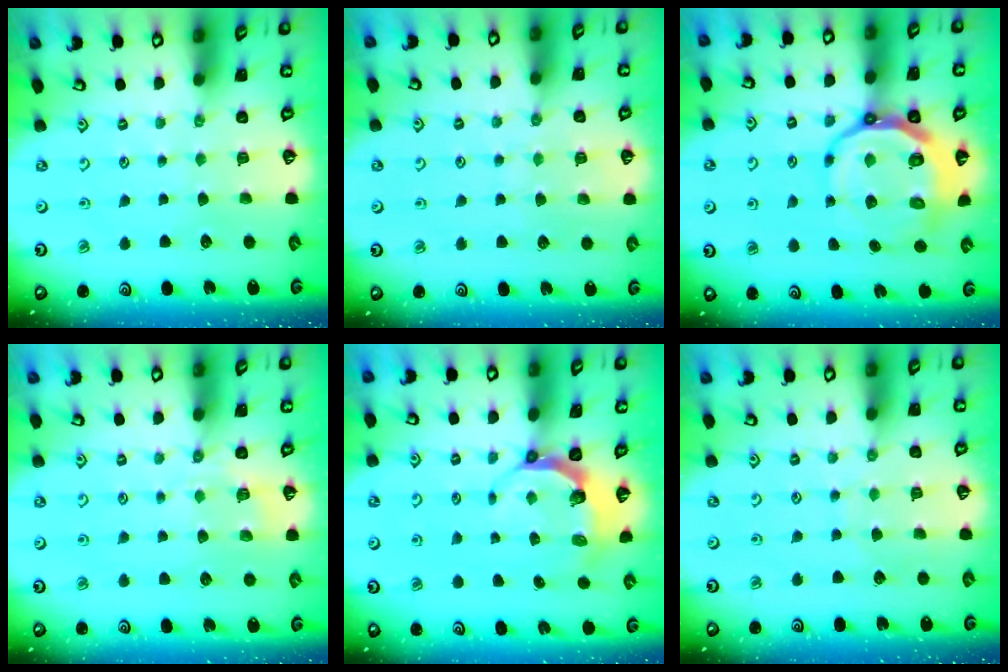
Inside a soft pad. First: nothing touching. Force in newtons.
{"total": 4.8, "press": 4.8, "slide": 0.6}
{"total": 14.3, "press": 13.9, "slide": 3.3}
{"total": 5.0, "press": 4.7, "slide": 1.5}
{"total": 5.6, "press": 4.5, "slide": 3.3}
{"total": 5.1, "press": 5.0, "slide": 0.5}